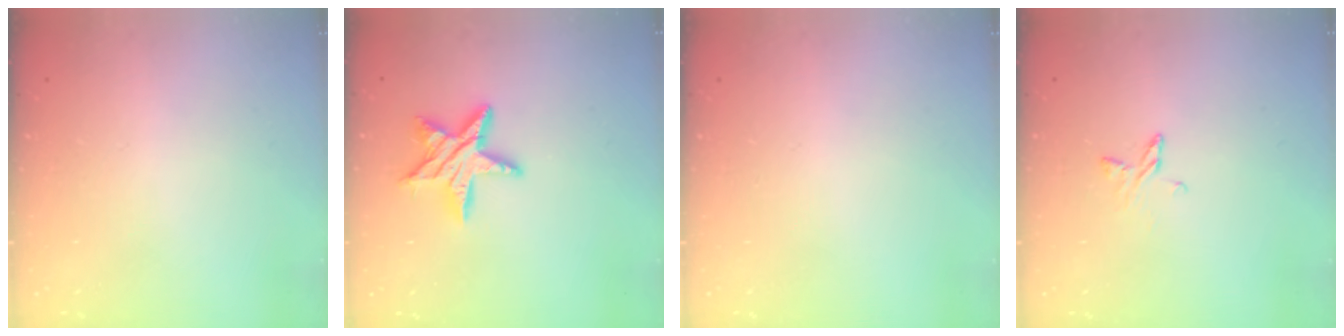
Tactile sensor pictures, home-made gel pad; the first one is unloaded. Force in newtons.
{"total": 11.3, "press": 11.3, "slide": 0.7}
{"total": 0.0}
{"total": 5.4, "press": 5.3, "slide": 0.5}